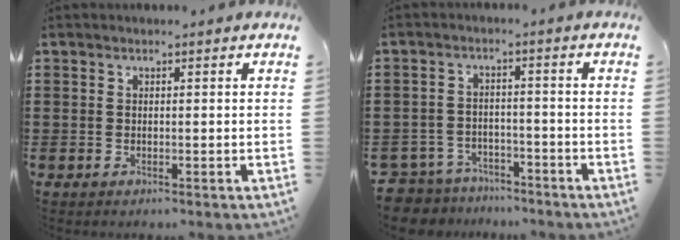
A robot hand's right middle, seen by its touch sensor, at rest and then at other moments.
{"total": 4.6, "force": [-4.5, 1.0, 0.1], "torque": [-0.030, -0.002, -0.099]}